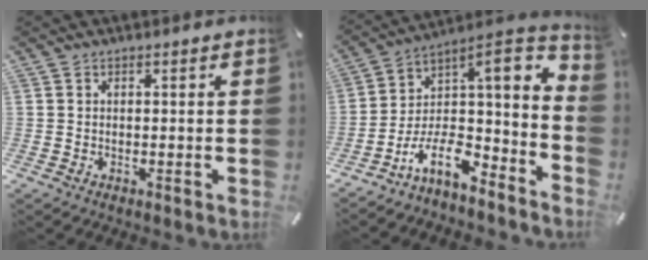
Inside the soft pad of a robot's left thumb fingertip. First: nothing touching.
{"total": 10.1, "force": [-4.3, 5.0, 7.6], "torque": [-0.106, 0.000, -0.077]}